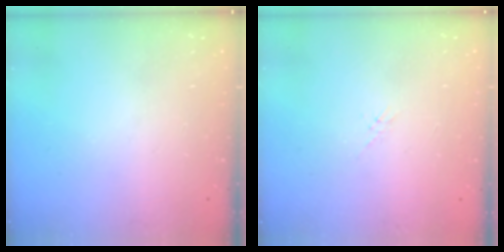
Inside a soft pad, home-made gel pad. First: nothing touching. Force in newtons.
{"total": 0.5, "press": 0.5, "slide": 0.2}